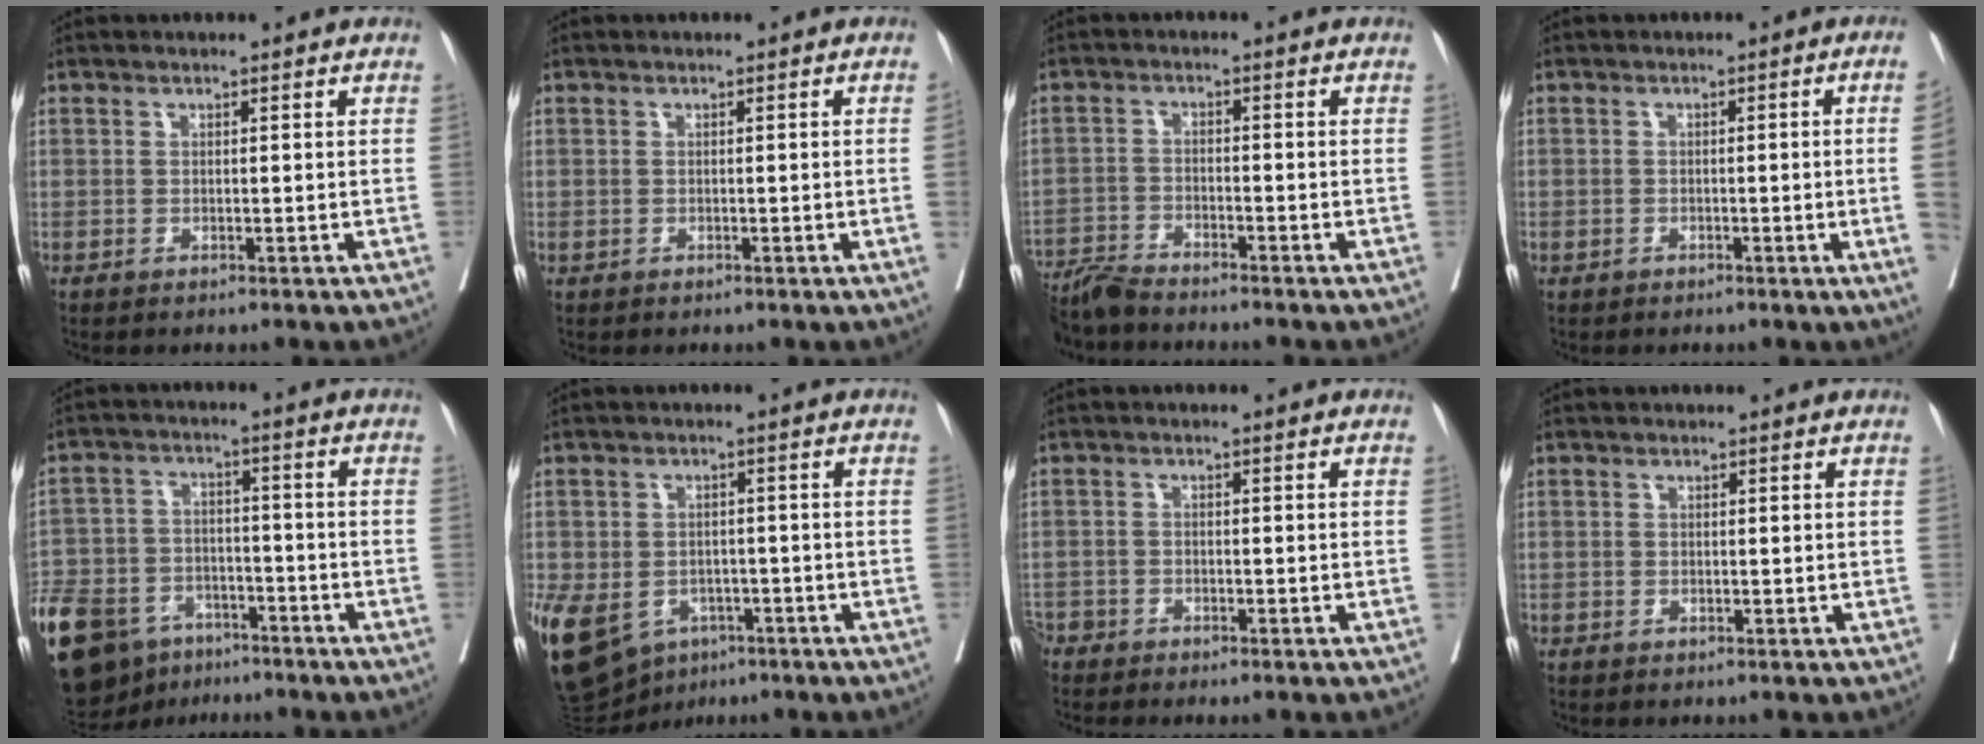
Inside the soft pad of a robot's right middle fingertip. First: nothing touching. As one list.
[{"total": 0.7, "force": [0.0, -0.1, 0.7], "torque": [-0.013, 0.006, 0.003]}, {"total": 6.4, "force": [-6.2, -0.2, 1.6], "torque": [-0.018, -0.020, -0.113]}, {"total": 4.3, "force": [-0.7, -0.9, 4.1], "torque": [-0.050, 0.003, -0.009]}, {"total": 24.7, "force": [-15.5, 14.6, 12.5], "torque": [-0.358, -0.030, -0.253]}, {"total": 23.2, "force": [-10.3, 17.5, 11.4], "torque": [-0.349, -0.023, -0.147]}, {"total": 2.6, "force": [-2.5, 0.5, 0.2], "torque": [0.003, -0.007, -0.049]}, {"total": 0.7, "force": [-0.2, 0.7, -0.1], "torque": [0.008, 0.008, -0.005]}]